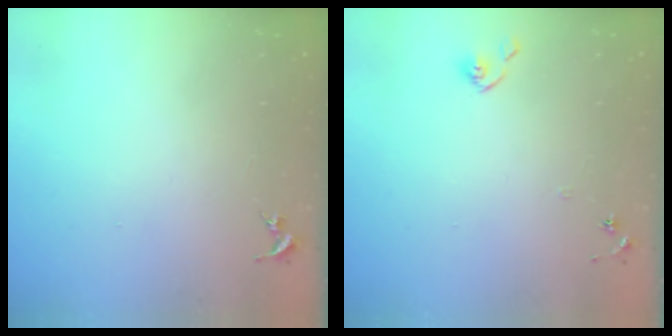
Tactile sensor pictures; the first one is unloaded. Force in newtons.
{"total": 6.1, "press": 6.1, "slide": 0.5}